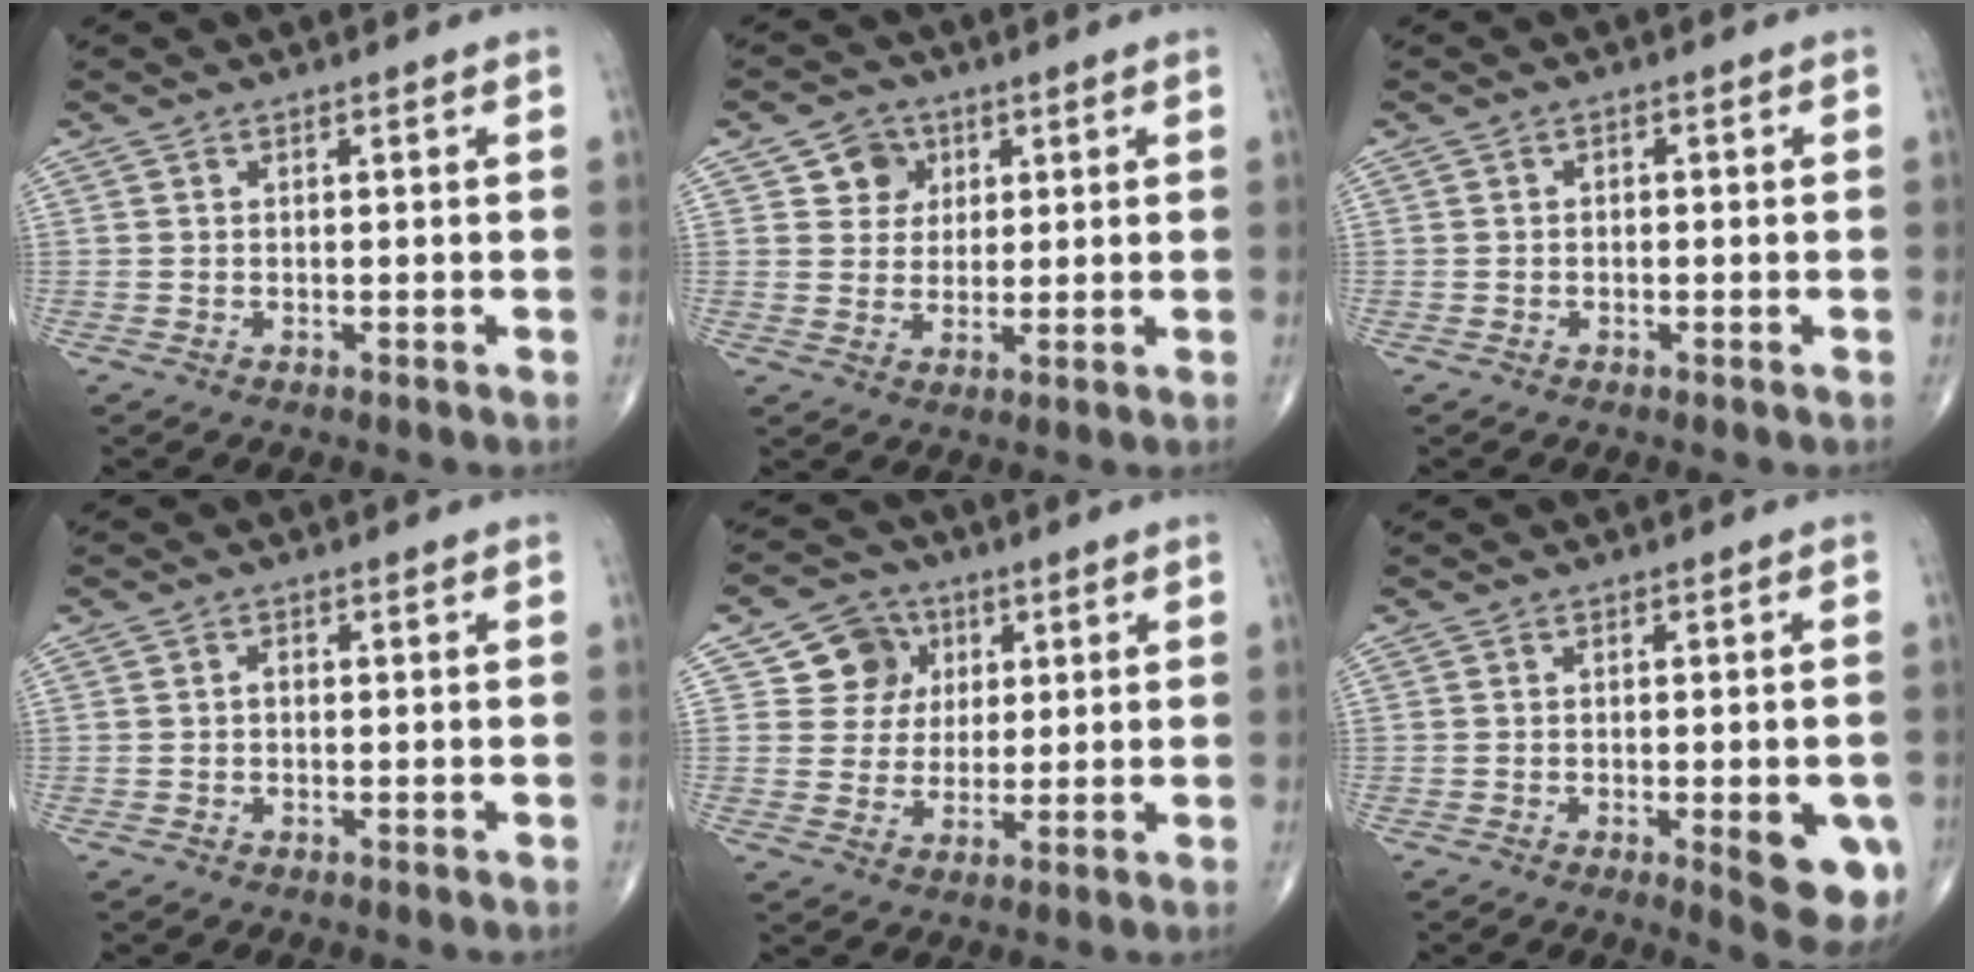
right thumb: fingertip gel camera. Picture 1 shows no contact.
{"total": 5.5, "force": [2.3, 4.8, 1.4], "torque": [0.006, -0.005, 0.038]}
{"total": 0.7, "force": [-0.1, 0.5, 0.5], "torque": [-0.002, 0.004, -0.006]}
{"total": 0.9, "force": [-0.1, 0.7, 0.6], "torque": [-0.005, 0.003, -0.005]}
{"total": 8.3, "force": [2.9, 7.5, 2.3], "torque": [0.003, -0.004, 0.048]}
{"total": 9.3, "force": [-2.8, 2.9, 8.4], "torque": [-0.084, -0.009, -0.027]}